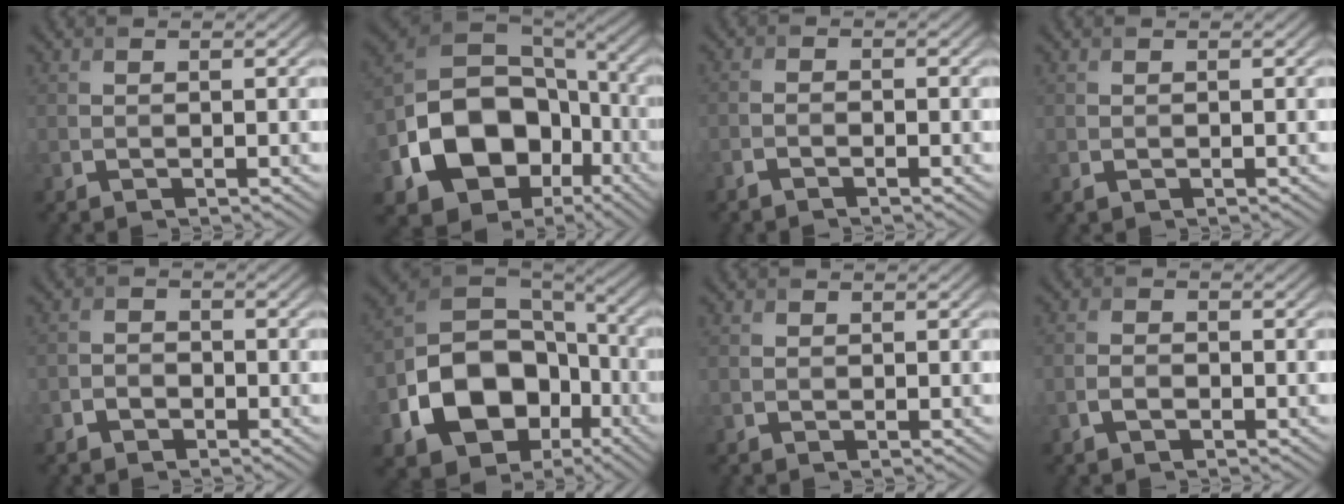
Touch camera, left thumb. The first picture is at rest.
{"total": 18.6, "force": [-4.0, 14.3, 11.1], "torque": [-0.257, -0.029, -0.050]}
{"total": 1.1, "force": [-1.0, 0.0, 0.5], "torque": [-0.010, -0.001, -0.023]}
{"total": 0.0}
{"total": 1.7, "force": [-1.1, 1.2, 0.5], "torque": [-0.007, 0.007, -0.026]}
{"total": 17.1, "force": [-4.8, 12.8, 10.3], "torque": [-0.238, -0.036, -0.069]}
{"total": 0.8, "force": [0.0, 0.7, 0.3], "torque": [-0.004, 0.001, -0.002]}
{"total": 1.4, "force": [-0.5, 0.8, 1.0], "torque": [-0.022, 0.005, -0.013]}